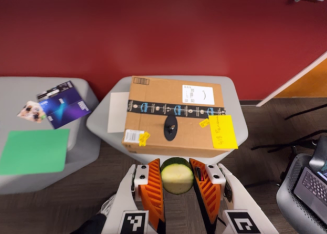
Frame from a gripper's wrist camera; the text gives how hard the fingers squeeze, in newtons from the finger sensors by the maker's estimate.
{"total": 11.7, "left": 11.8, "right": 11.5}